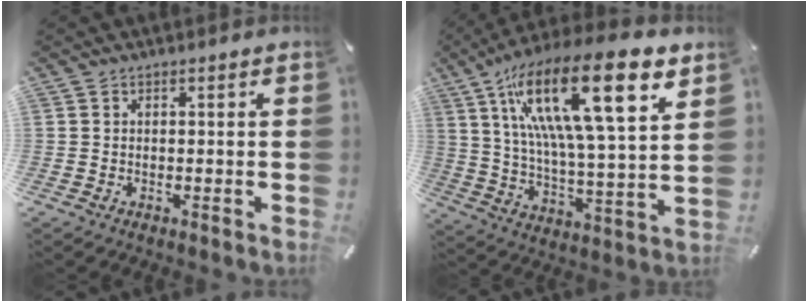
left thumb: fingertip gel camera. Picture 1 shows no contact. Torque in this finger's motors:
{"motor_torque": [3.10, 1.91, 2.14, -0.63, 1.02]}